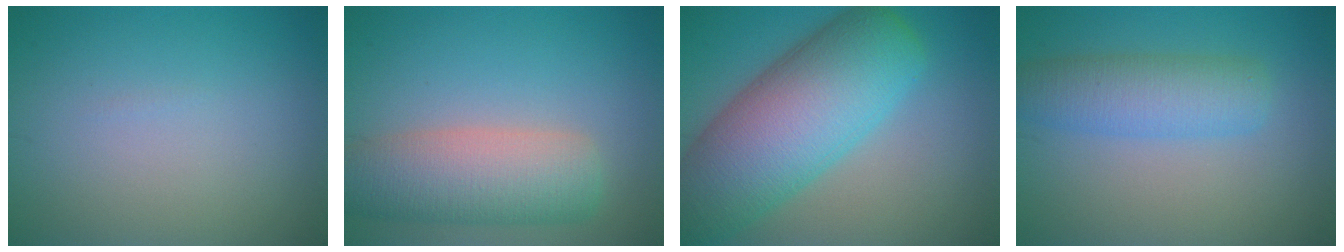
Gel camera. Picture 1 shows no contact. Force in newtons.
{"total": 6.8, "press": 6.8, "slide": 0.5}
{"total": 12.2, "press": 12.2, "slide": 0.6}
{"total": 4.6, "press": 4.6, "slide": 0.2}